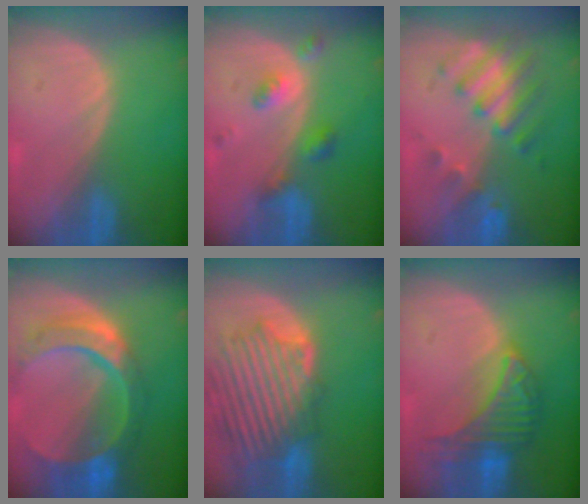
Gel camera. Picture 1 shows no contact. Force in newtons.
{"total": 5.2, "press": 4.6, "slide": 2.6}
{"total": 8.3, "press": 7.2, "slide": 4.1}
{"total": 11.0, "press": 9.2, "slide": 6.1}
{"total": 12.0, "press": 11.3, "slide": 4.1}
{"total": 7.7, "press": 7.7, "slide": 0.3}